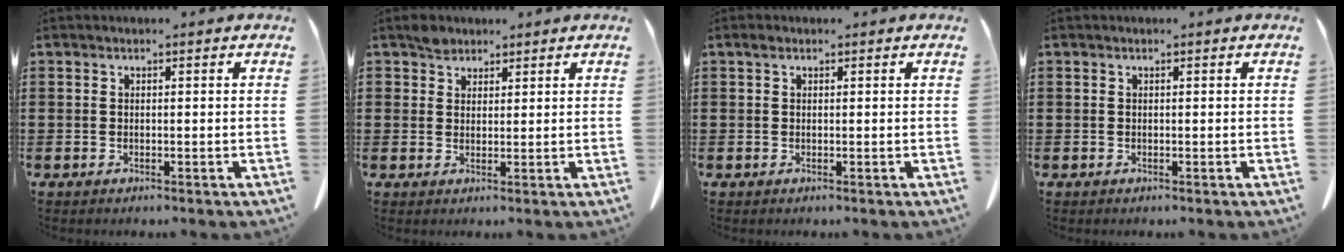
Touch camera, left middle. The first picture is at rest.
{"total": 2.5, "force": [2.1, 1.3, 0.3], "torque": [-0.013, 0.004, 0.041]}
{"total": 0.8, "force": [0.4, 0.5, 0.5], "torque": [-0.012, 0.006, 0.006]}
{"total": 0.0}